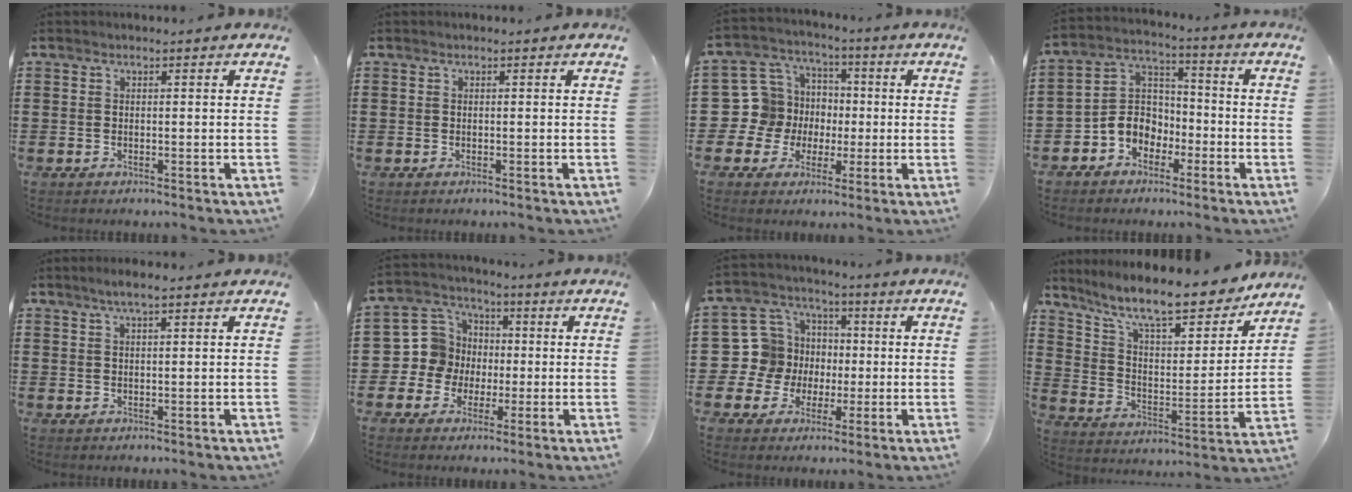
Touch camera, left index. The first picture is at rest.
{"total": 0.0}
{"total": 10.2, "force": [-0.7, 10.0, 1.7], "torque": [-0.097, 0.009, -0.009]}
{"total": 6.4, "force": [-3.2, 5.2, 1.9], "torque": [-0.066, 0.006, -0.071]}
{"total": 2.4, "force": [1.5, 0.3, 1.8], "torque": [-0.037, 0.003, 0.026]}
{"total": 7.2, "force": [-0.4, 7.1, 0.7], "torque": [-0.062, 0.003, -0.009]}
{"total": 10.1, "force": [0.1, 10.0, 1.8], "torque": [-0.102, 0.005, 0.006]}
{"total": 11.9, "force": [10.0, 2.0, 6.1], "torque": [-0.142, -0.060, 0.169]}